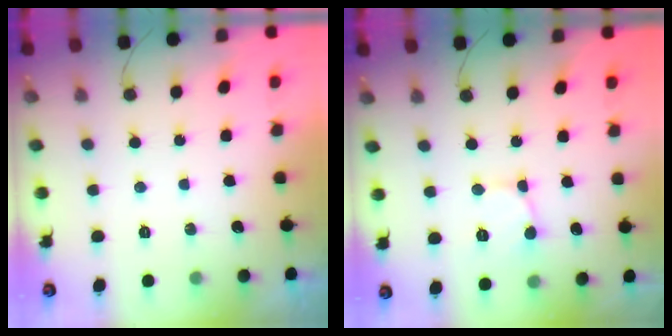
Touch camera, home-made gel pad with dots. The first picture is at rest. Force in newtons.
{"total": 2.2, "press": 2.2, "slide": 0.1}